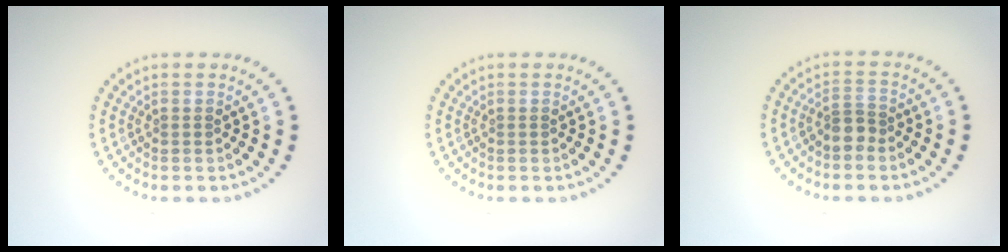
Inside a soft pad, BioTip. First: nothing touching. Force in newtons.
{"total": 0.0}
{"total": 1.9, "press": 1.6, "slide": 1.0}